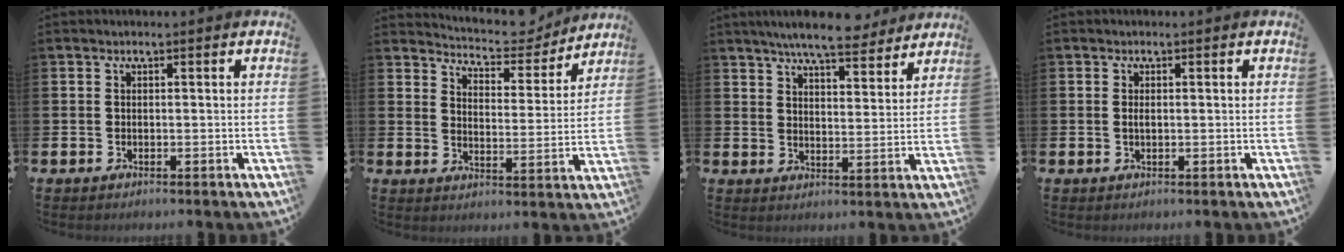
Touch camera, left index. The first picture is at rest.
{"total": 5.9, "force": [5.7, 1.2, 0.8], "torque": [-0.031, -0.045, 0.096]}
{"total": 7.5, "force": [7.0, 1.0, 2.5], "torque": [-0.059, -0.032, 0.124]}
{"total": 0.7, "force": [0.1, 0.3, 0.6], "torque": [-0.012, 0.001, 0.000]}